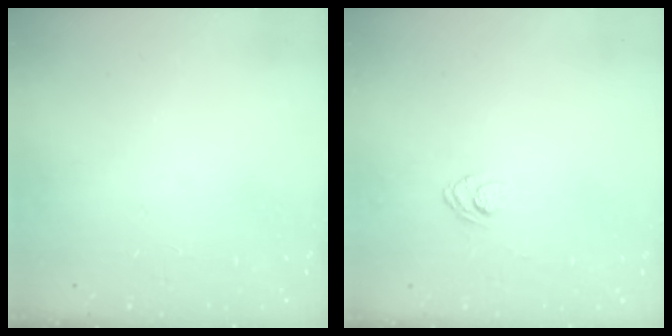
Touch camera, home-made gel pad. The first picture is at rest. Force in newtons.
{"total": 3.8, "press": 3.5, "slide": 1.4}